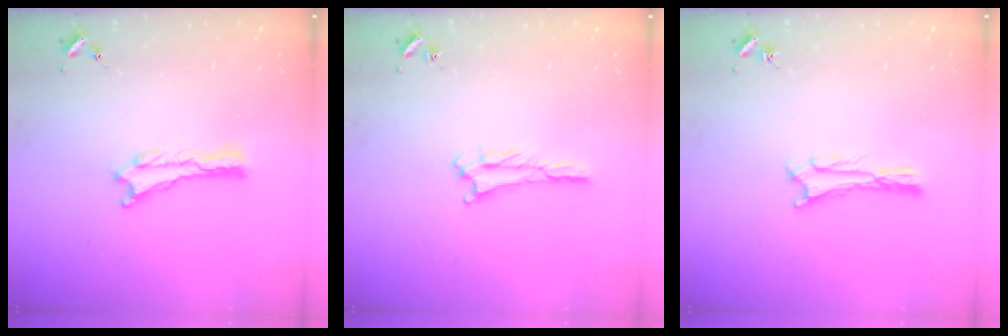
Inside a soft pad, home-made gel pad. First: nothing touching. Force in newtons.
{"total": 2.3, "press": 2.2, "slide": 0.4}
{"total": 1.6, "press": 1.6, "slide": 0.2}